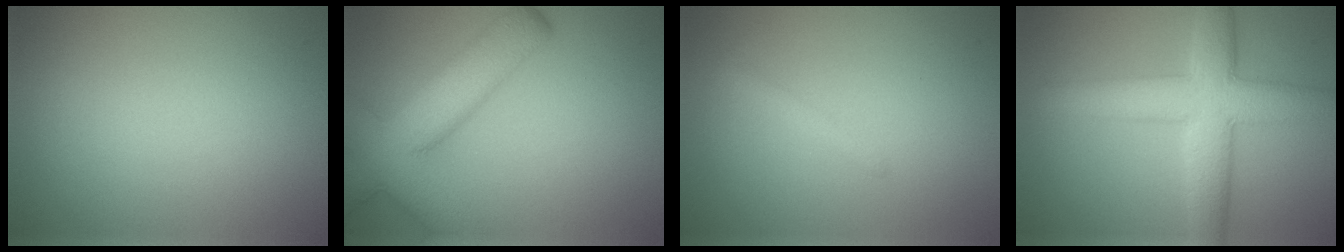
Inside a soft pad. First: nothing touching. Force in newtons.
{"total": 8.7, "press": 8.6, "slide": 0.5}
{"total": 0.8, "press": 0.8, "slide": 0.1}
{"total": 7.1, "press": 7.1, "slide": 0.2}